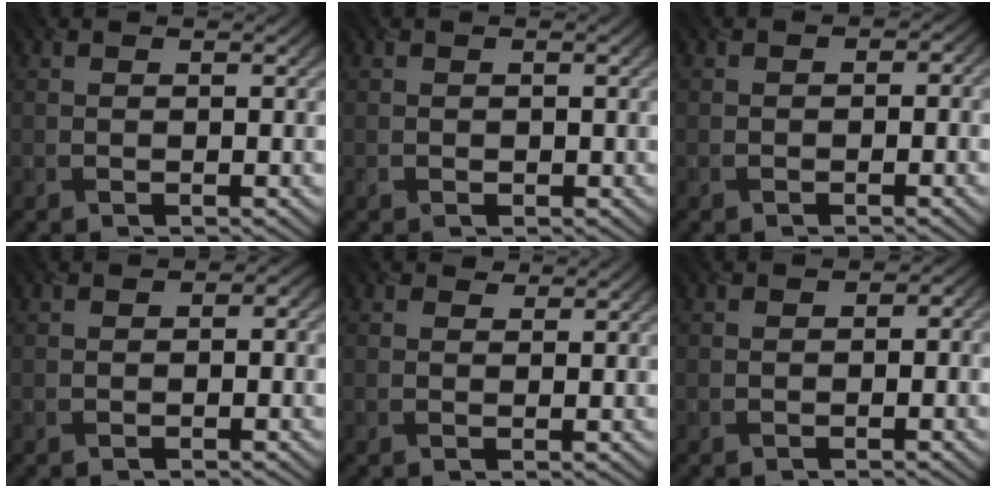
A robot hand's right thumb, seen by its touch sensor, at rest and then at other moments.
{"total": 0.7, "force": [-0.2, 0.6, -0.3], "torque": [0.006, -0.007, 0.002]}
{"total": 1.7, "force": [-0.9, 1.4, 0.4], "torque": [0.003, -0.007, -0.010]}
{"total": 2.0, "force": [-0.5, 1.6, 1.0], "torque": [-0.007, -0.005, -0.002]}
{"total": 1.0, "force": [0.6, 0.6, -0.6], "torque": [0.007, -0.005, 0.011]}
{"total": 2.0, "force": [-1.0, 1.6, 0.7], "torque": [-0.002, -0.008, -0.012]}